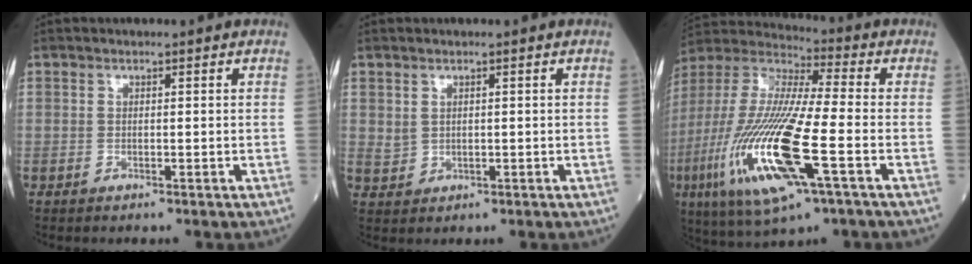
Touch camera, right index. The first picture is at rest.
{"total": 1.8, "force": [0.7, 1.4, 0.9], "torque": [-0.017, 0.000, 0.019]}
{"total": 22.3, "force": [-6.8, 3.3, 21.0], "torque": [-0.474, -0.038, -0.127]}